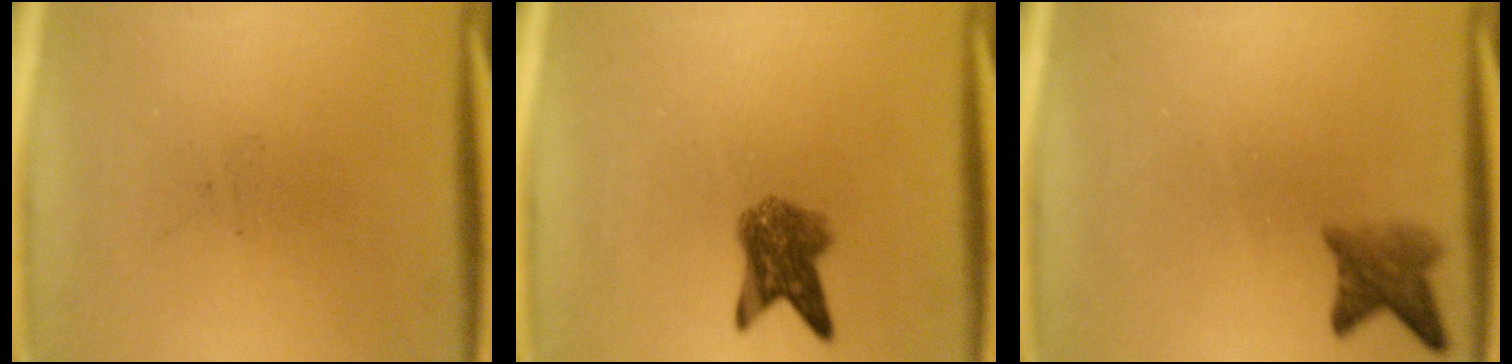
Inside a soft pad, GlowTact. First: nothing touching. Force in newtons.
{"total": 5.2}
{"total": 3.4}